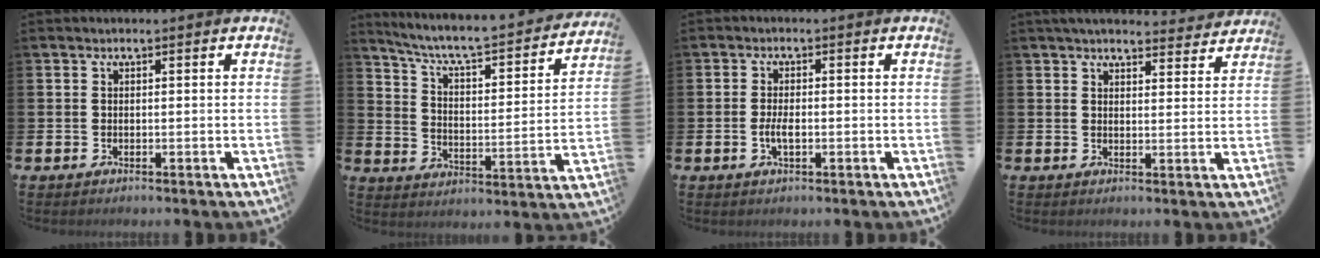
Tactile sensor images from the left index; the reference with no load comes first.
{"total": 6.3, "force": [5.7, 0.9, 2.5], "torque": [-0.081, -0.048, 0.091]}
{"total": 2.3, "force": [-0.6, 1.0, 2.1], "torque": [-0.037, 0.000, -0.011]}
{"total": 4.4, "force": [4.2, 0.7, 0.9], "torque": [-0.025, -0.019, 0.077]}